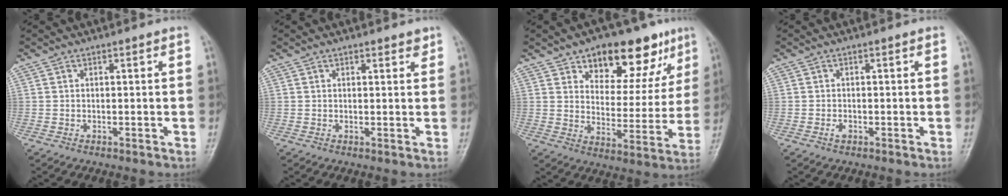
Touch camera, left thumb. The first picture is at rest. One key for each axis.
{"total": 1.7, "fx": 1.3, "fy": 0.7, "fz": 0.8, "tx": -0.004, "ty": -0.007, "tz": 0.015}
{"total": 16.3, "fx": 9.8, "fy": 8.6, "fz": 9.9, "tx": -0.073, "ty": -0.043, "tz": 0.143}
{"total": 1.0, "fx": -0.4, "fy": 0.6, "fz": 0.7, "tx": -0.011, "ty": 0.002, "tz": -0.008}